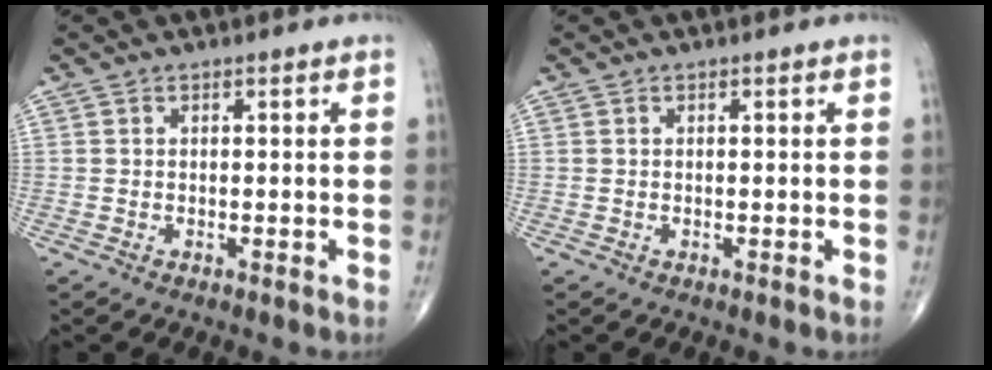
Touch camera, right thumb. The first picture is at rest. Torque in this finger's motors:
{"motor_torque": [0.01, 0.00, -0.03, 0.03, 0.00]}